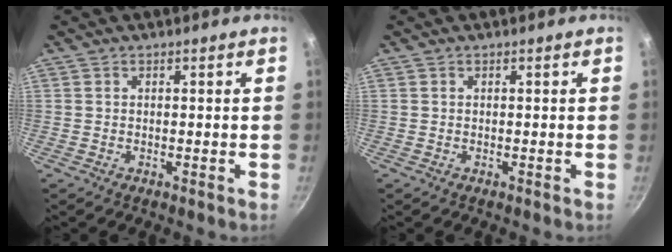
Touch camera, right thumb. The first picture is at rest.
{"total": 0.0}